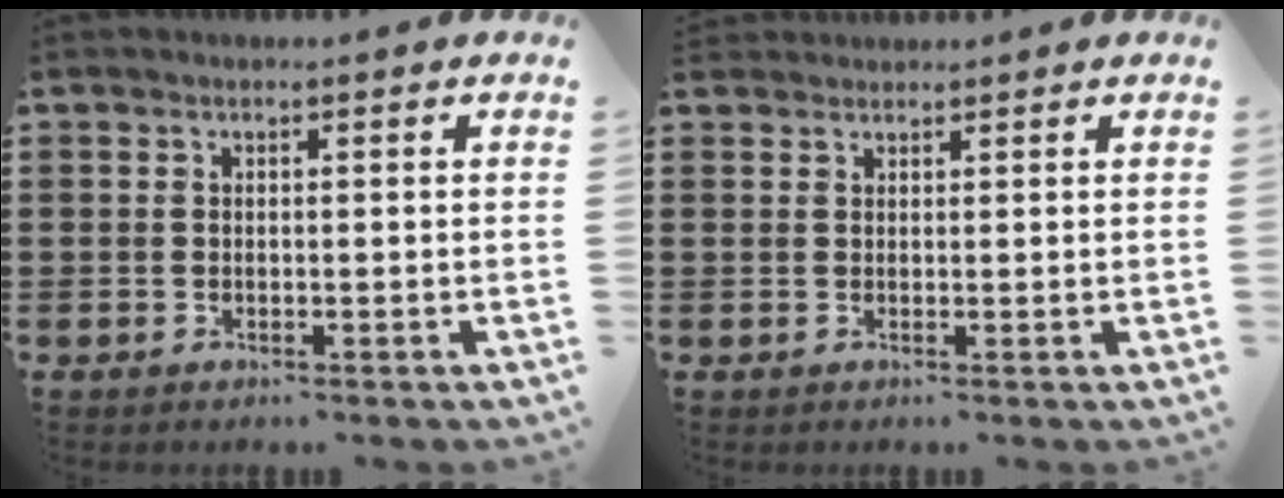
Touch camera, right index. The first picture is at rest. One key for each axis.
{"total": 1.1, "fx": 1.0, "fy": 0.3, "fz": -0.3, "tx": 0.003, "ty": 0.003, "tz": 0.021}